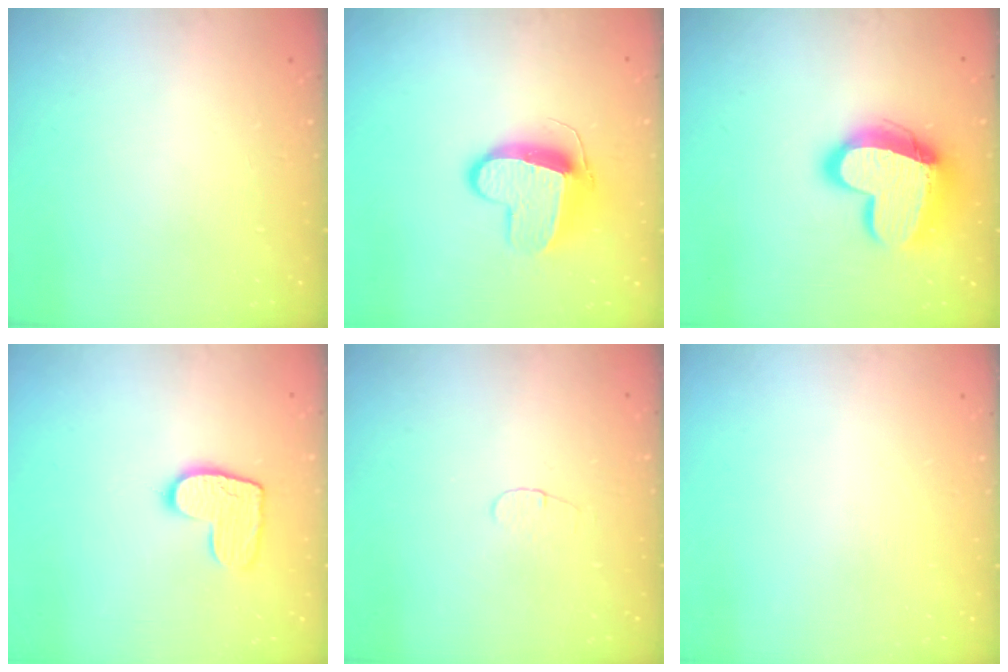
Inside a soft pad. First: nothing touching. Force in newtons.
{"total": 11.7, "press": 11.7, "slide": 0.9}
{"total": 16.9, "press": 16.8, "slide": 1.5}
{"total": 10.3, "press": 10.2, "slide": 0.6}
{"total": 3.4, "press": 3.3, "slide": 0.4}
{"total": 0.0}